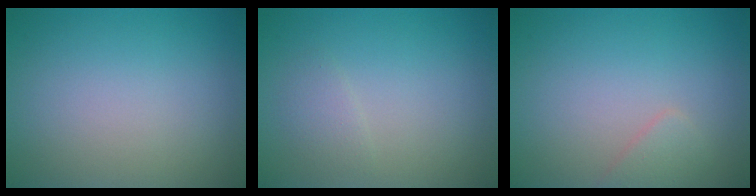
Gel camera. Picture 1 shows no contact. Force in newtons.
{"total": 1.2, "press": 1.2, "slide": 0.0}
{"total": 1.2, "press": 1.2, "slide": 0.0}